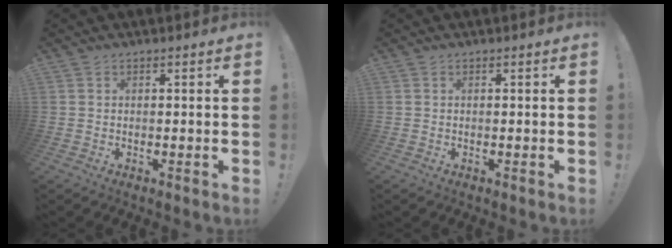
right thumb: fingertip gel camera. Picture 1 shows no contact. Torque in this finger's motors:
{"motor_torque": [-0.02, 0.01, 0.00, 0.00, 0.00]}